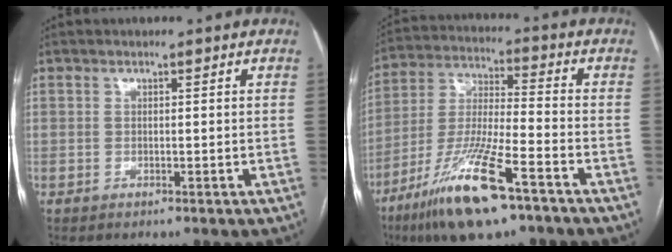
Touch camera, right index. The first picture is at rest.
{"total": 16.3, "force": [-9.9, 2.0, 12.8], "torque": [-0.274, -0.037, -0.182]}